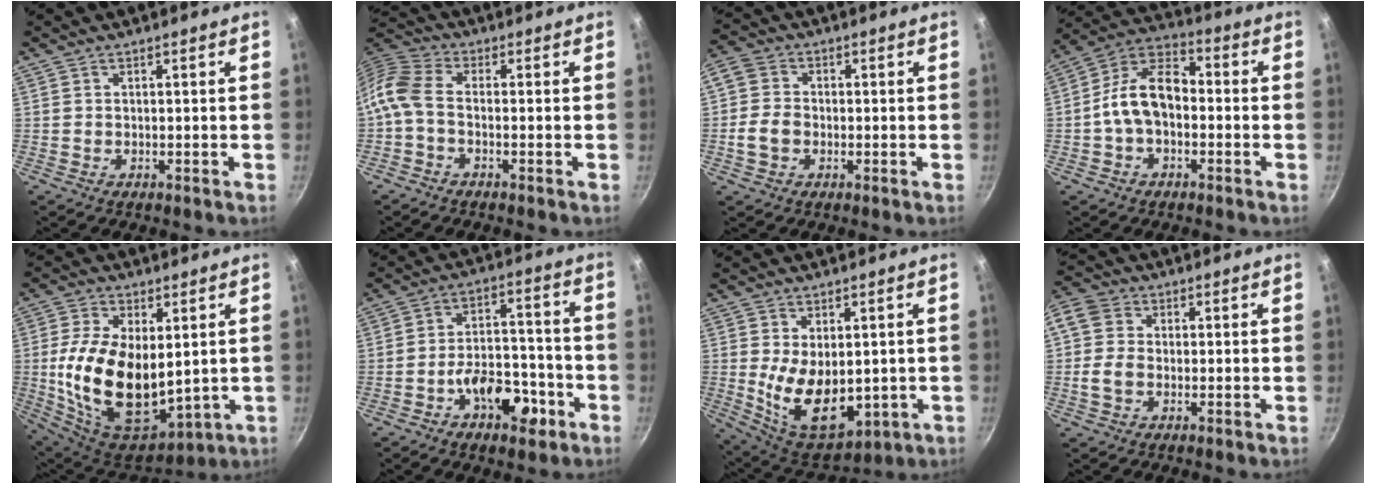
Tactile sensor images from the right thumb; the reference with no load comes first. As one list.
[{"total": 7.0, "force": [-1.7, 3.9, 5.6], "torque": [-0.136, 0.028, -0.054]}, {"total": 6.9, "force": [-1.1, 5.5, 4.0], "torque": [-0.065, 0.014, -0.036]}, {"total": 11.7, "force": [-1.5, 7.6, 8.8], "torque": [-0.135, 0.045, -0.046]}, {"total": 20.6, "force": [0.9, 11.7, 17.0], "torque": [-0.300, -0.021, 0.037]}, {"total": 12.3, "force": [-5.9, 6.8, 8.3], "torque": [-0.092, 0.055, -0.091]}, {"total": 13.8, "force": [-0.5, 8.3, 11.0], "torque": [-0.164, -0.027, 0.020]}, {"total": 8.0, "force": [-0.4, 6.3, 4.8], "torque": [-0.087, 0.017, -0.023]}]